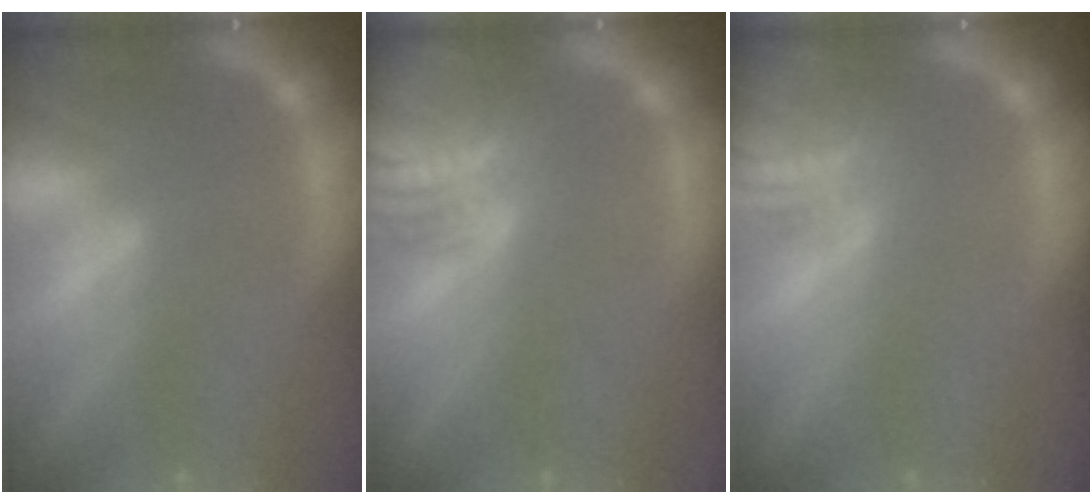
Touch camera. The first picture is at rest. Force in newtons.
{"total": 7.0}
{"total": 4.5}